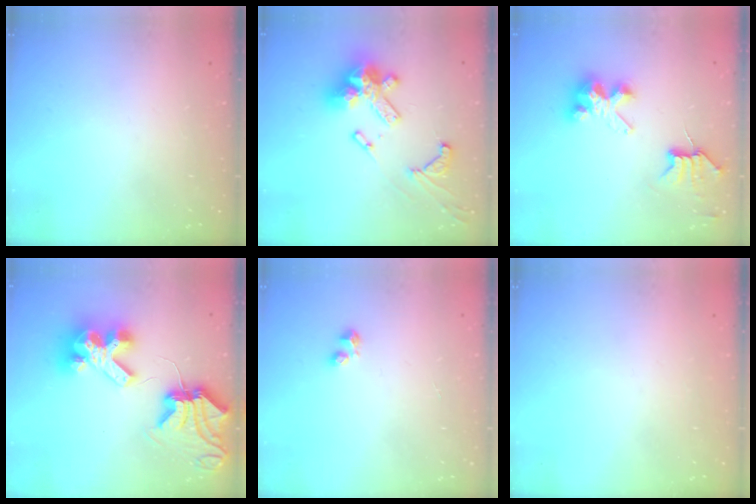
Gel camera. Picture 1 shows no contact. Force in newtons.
{"total": 18.7, "press": 18.6, "slide": 1.9}
{"total": 6.1, "press": 6.1, "slide": 0.2}
{"total": 15.4, "press": 15.3, "slide": 2.1}
{"total": 2.9, "press": 2.8, "slide": 0.6}
{"total": 0.0}